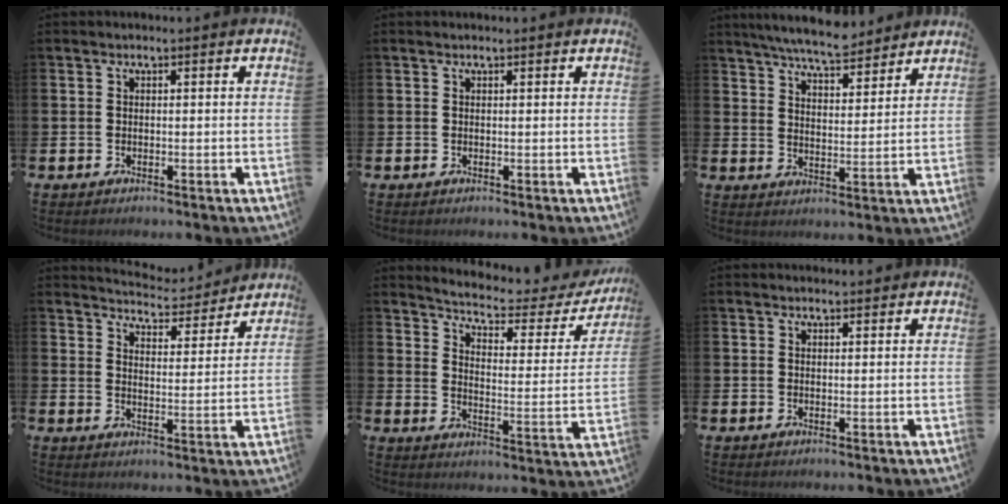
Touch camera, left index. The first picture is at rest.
{"total": 0.0}
{"total": 7.0, "force": [6.7, 0.8, 1.7], "torque": [-0.048, -0.032, 0.120]}
{"total": 5.1, "force": [5.1, 0.6, 0.2], "torque": [-0.019, -0.040, 0.086]}
{"total": 4.7, "force": [4.3, 0.9, 1.7], "torque": [-0.050, -0.037, 0.063]}
{"total": 0.8, "force": [0.8, 0.1, 0.2], "torque": [0.009, -0.004, 0.012]}